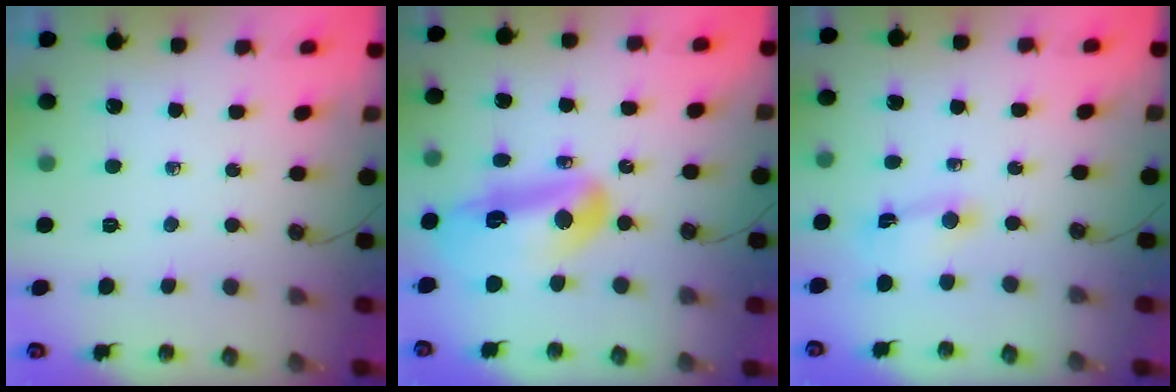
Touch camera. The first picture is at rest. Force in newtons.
{"total": 14.9, "press": 14.8, "slide": 1.7}
{"total": 2.0, "press": 2.0, "slide": 0.4}